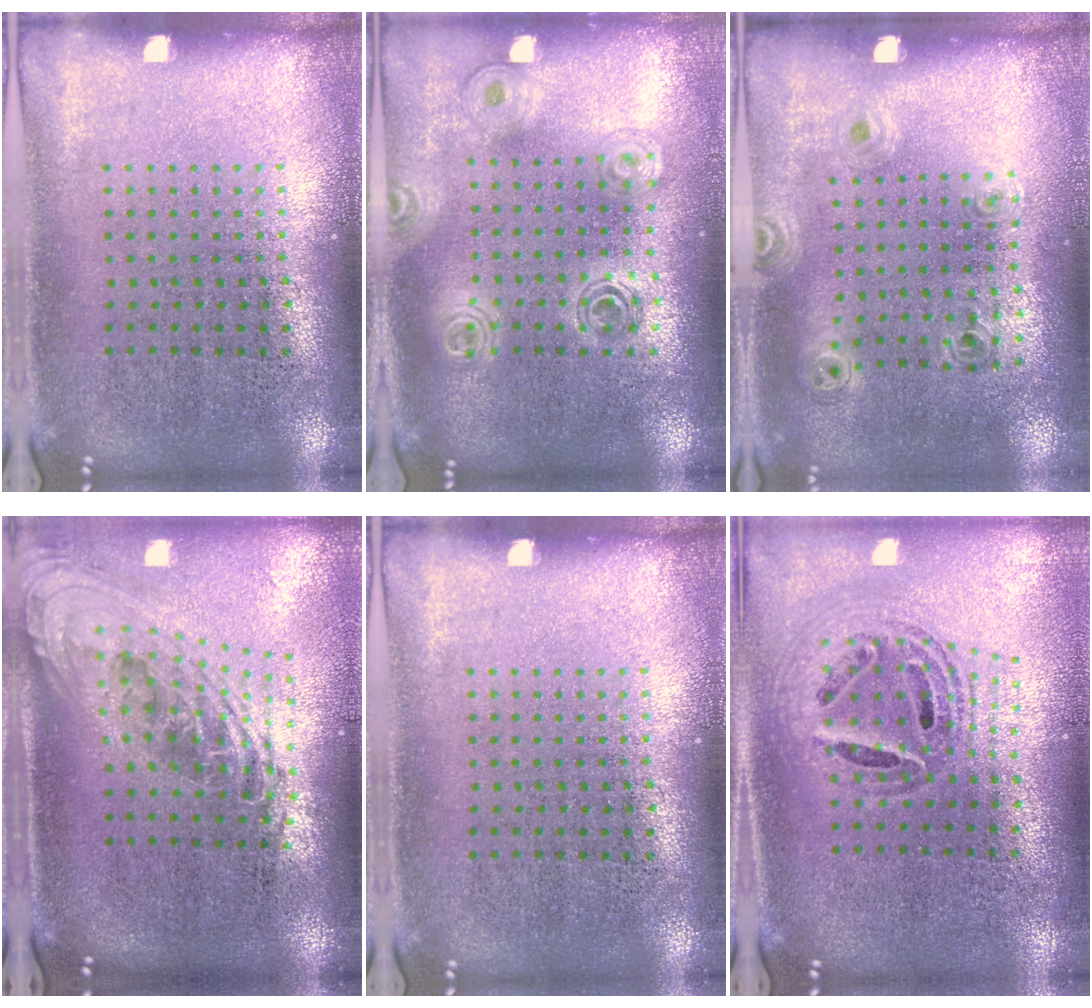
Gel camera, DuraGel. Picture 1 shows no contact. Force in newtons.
{"total": 1.6, "press": 1.4, "slide": 0.8}
{"total": 1.1, "press": 1.0, "slide": 0.5}
{"total": 2.3, "press": 1.6, "slide": 1.6}
{"total": 0.0}
{"total": 1.0, "press": 1.0, "slide": 0.2}